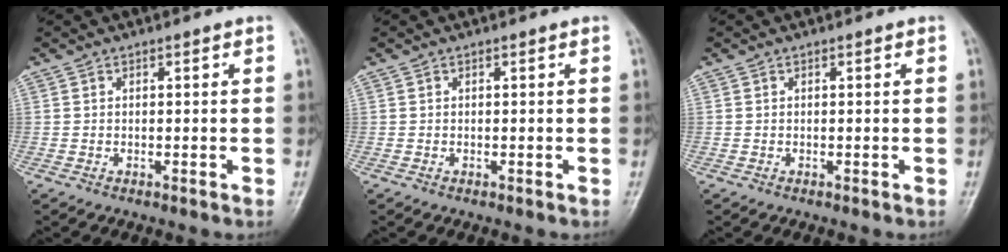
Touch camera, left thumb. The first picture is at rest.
{"total": 0.0}
{"total": 0.0}